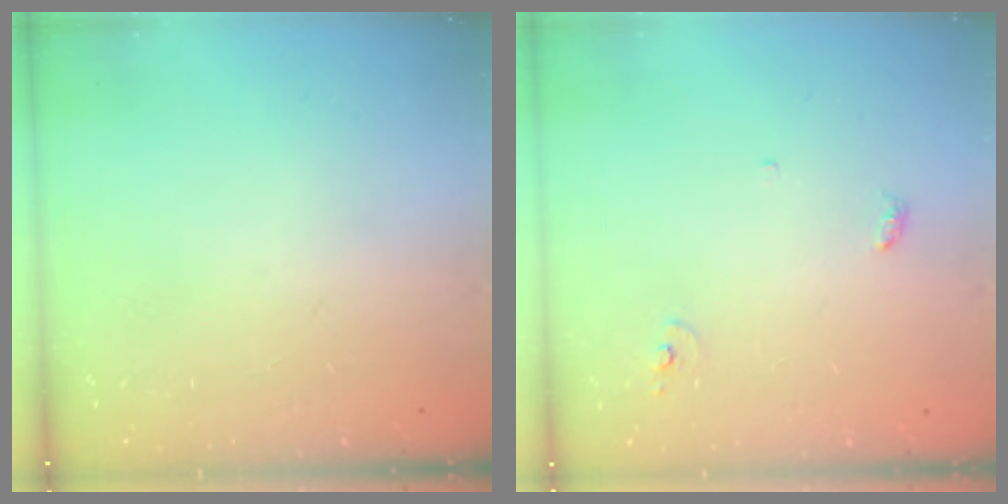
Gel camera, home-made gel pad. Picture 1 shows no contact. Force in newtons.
{"total": 3.4, "press": 3.4, "slide": 0.2}